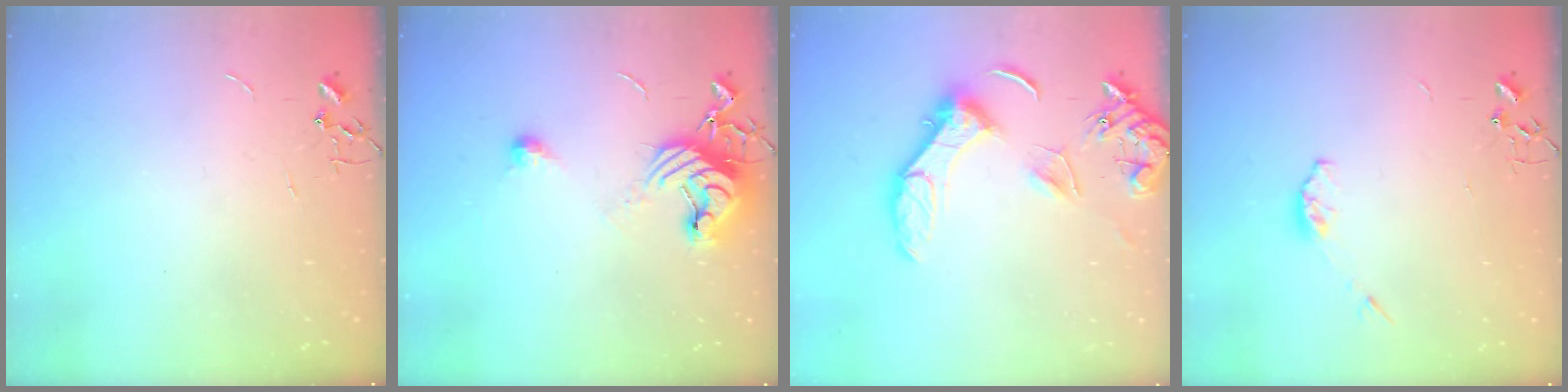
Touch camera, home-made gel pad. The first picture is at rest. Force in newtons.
{"total": 11.4, "press": 11.4, "slide": 0.9}
{"total": 14.7, "press": 14.7, "slide": 1.4}
{"total": 4.1, "press": 4.0, "slide": 0.7}